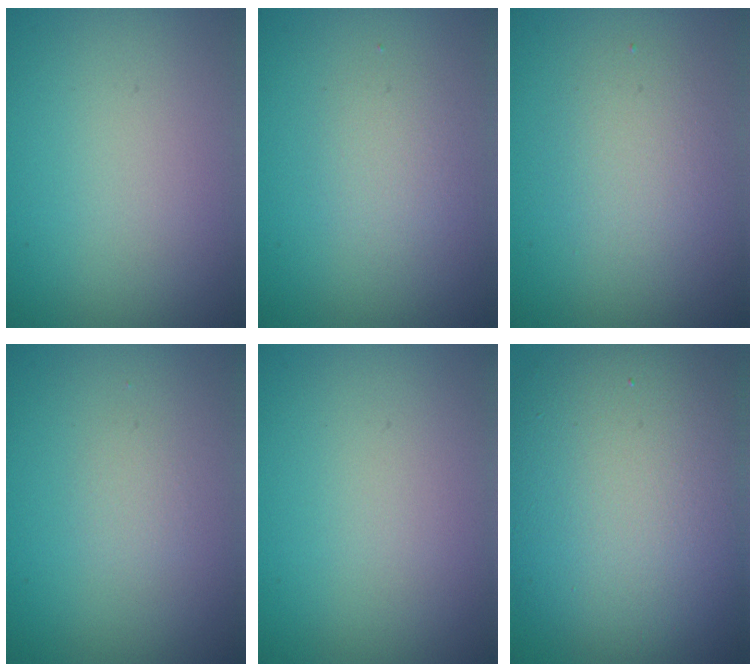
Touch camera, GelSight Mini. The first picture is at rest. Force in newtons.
{"total": 1.3, "press": 1.3, "slide": 0.1}
{"total": 2.3, "press": 2.3, "slide": 0.1}
{"total": 0.0}
{"total": 0.0}
{"total": 12.7, "press": 12.7, "slide": 0.6}